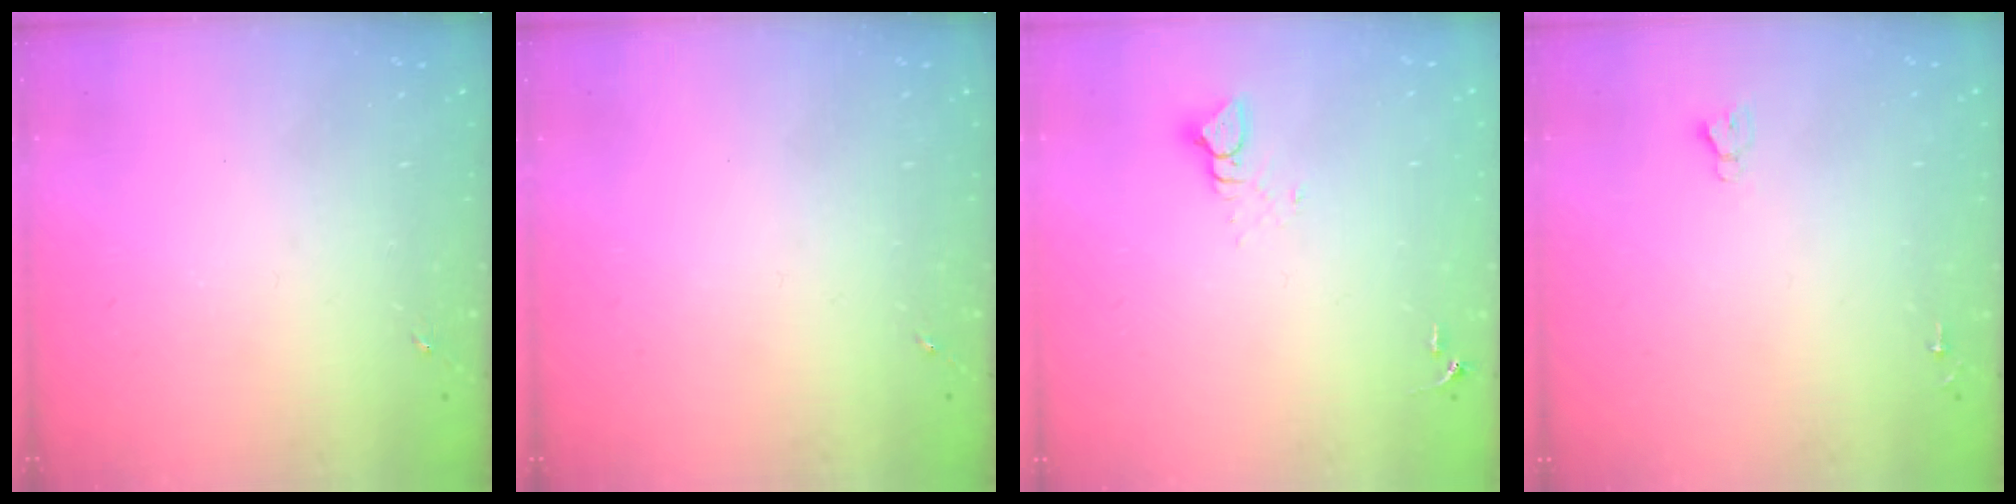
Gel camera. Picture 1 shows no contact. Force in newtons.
{"total": 0.0}
{"total": 3.6, "press": 3.6, "slide": 0.2}
{"total": 2.7, "press": 2.7, "slide": 0.0}